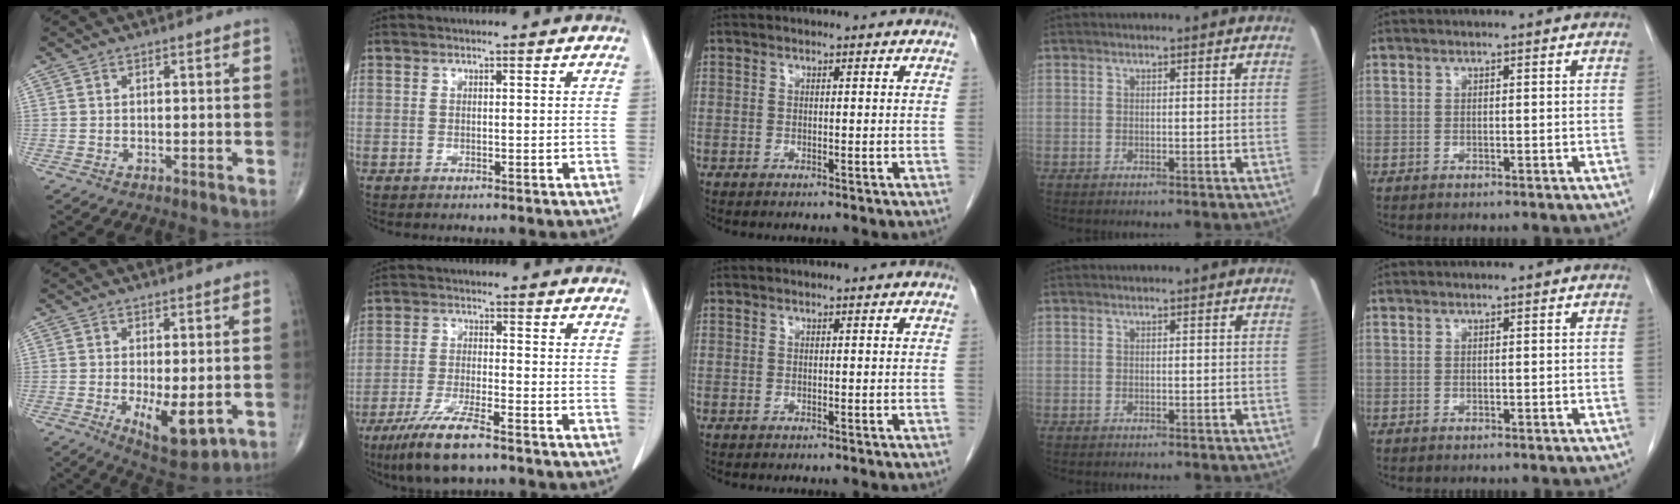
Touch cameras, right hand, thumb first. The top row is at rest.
{"thumb": {"total": 9.1, "force": [-2.1, 3.5, 8.1], "torque": [-0.118, -0.021, -0.022]}, "index": {"total": 9.1, "force": [-6.4, 1.2, 6.4], "torque": [-0.125, -0.022, -0.113]}}